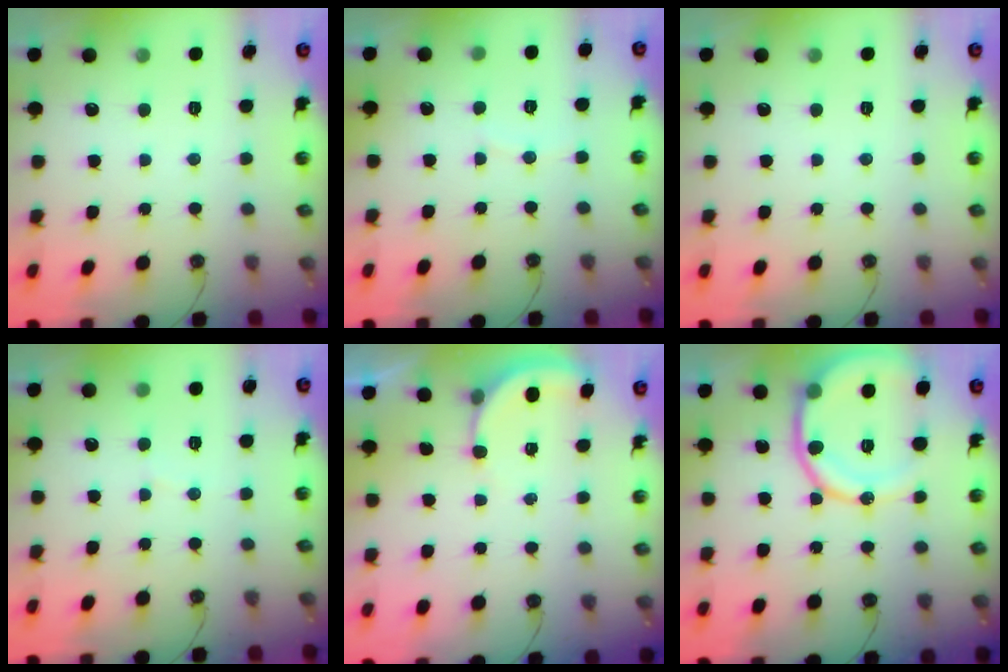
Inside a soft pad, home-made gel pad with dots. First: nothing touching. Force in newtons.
{"total": 2.4, "press": 2.4, "slide": 0.3}
{"total": 0.0}
{"total": 3.0, "press": 2.9, "slide": 0.3}
{"total": 2.9, "press": 2.9, "slide": 0.2}
{"total": 14.2, "press": 14.0, "slide": 2.0}